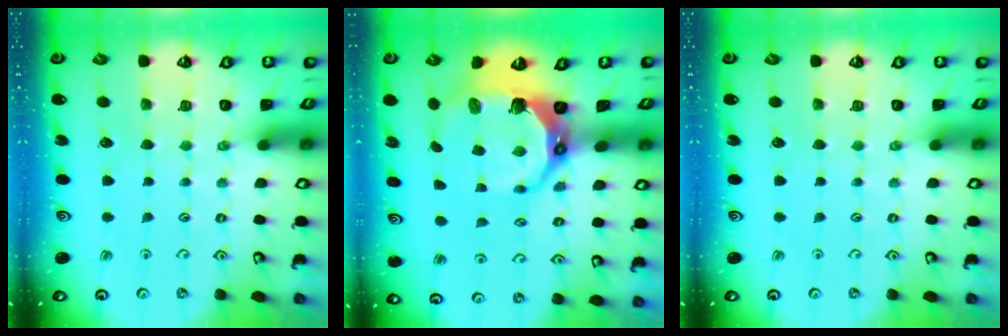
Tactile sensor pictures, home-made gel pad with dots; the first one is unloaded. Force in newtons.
{"total": 11.7, "press": 10.2, "slide": 5.7}
{"total": 0.0}